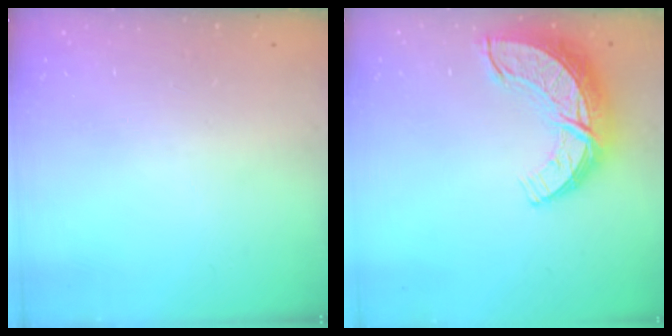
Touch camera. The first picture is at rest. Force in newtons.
{"total": 12.6, "press": 12.6, "slide": 0.9}